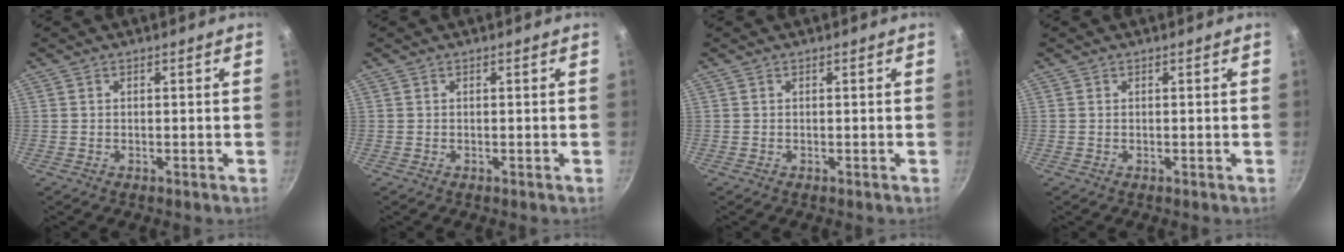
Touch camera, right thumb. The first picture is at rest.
{"total": 0.0}
{"total": 0.0}
{"total": 0.0}